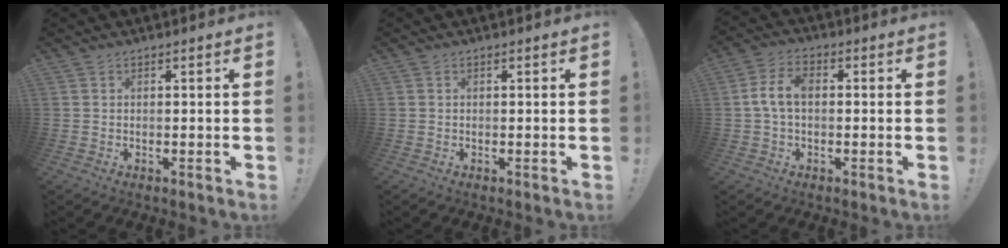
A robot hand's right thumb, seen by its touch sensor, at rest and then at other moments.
{"total": 0.0}
{"total": 7.3, "force": [0.1, 4.3, 6.0], "torque": [-0.109, 0.009, 0.002]}